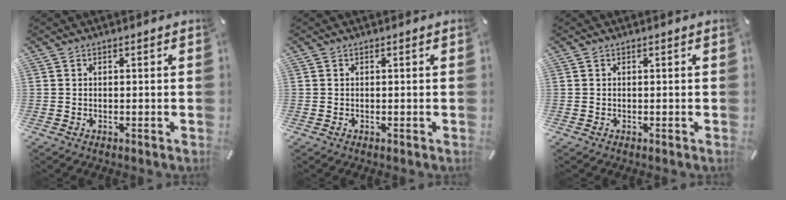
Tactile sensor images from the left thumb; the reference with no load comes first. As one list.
[{"total": 0.0}, {"total": 0.0}]